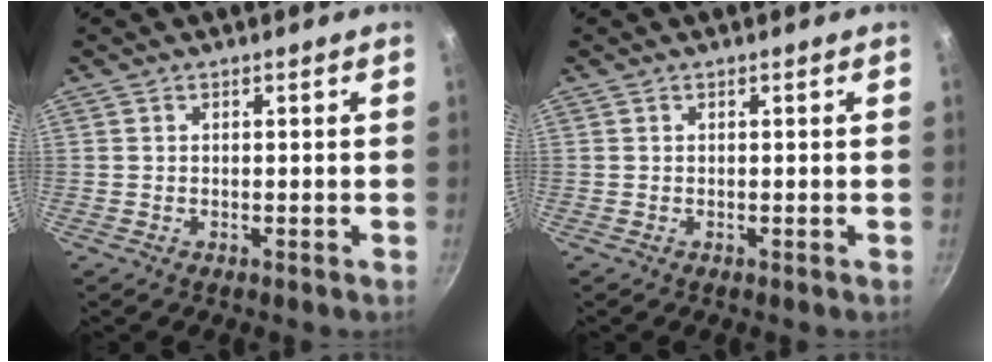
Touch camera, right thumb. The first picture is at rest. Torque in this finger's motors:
{"motor_torque": [-0.01, -0.01, 0.00, 0.00, 0.00]}